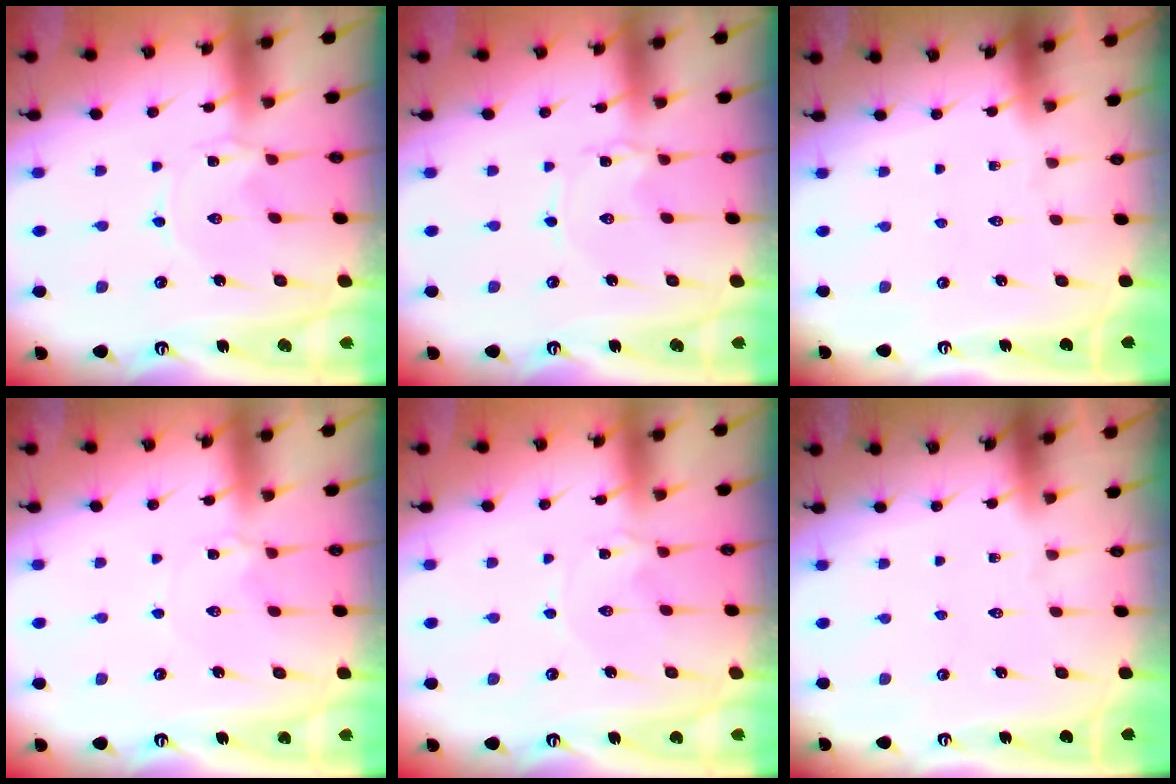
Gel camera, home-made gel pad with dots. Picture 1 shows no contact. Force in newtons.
{"total": 0.7, "press": 0.7, "slide": 0.1}
{"total": 0.0}
{"total": 2.5, "press": 2.5, "slide": 0.3}
{"total": 0.7, "press": 0.6, "slide": 0.3}
{"total": 0.0}